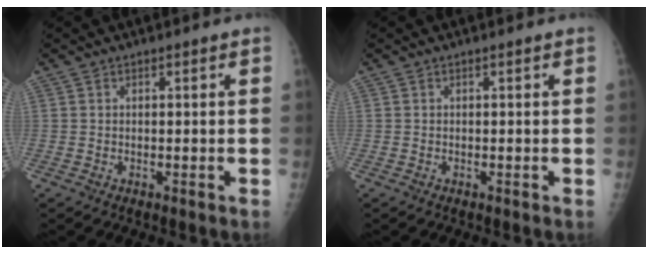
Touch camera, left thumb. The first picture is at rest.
{"total": 0.0}